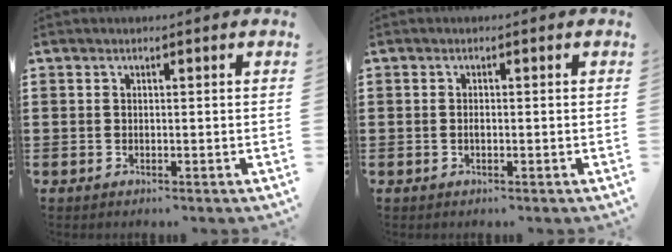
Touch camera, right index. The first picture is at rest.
{"total": 0.7, "force": [-0.1, 0.3, 0.6], "torque": [-0.013, 0.000, -0.002]}